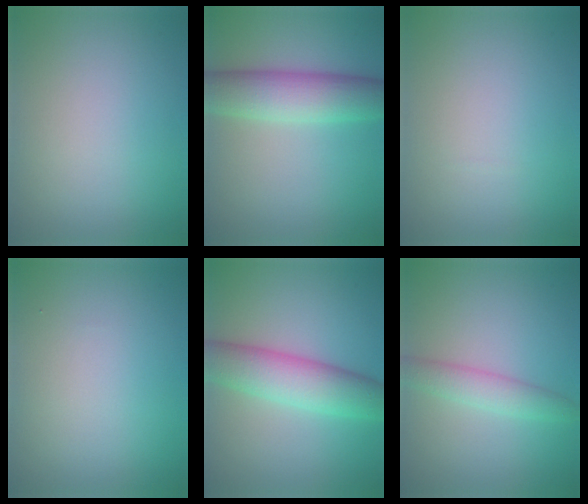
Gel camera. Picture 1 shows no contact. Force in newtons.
{"total": 6.2, "press": 6.2, "slide": 0.0}
{"total": 0.0}
{"total": 0.0}
{"total": 6.2, "press": 6.2, "slide": 0.1}
{"total": 2.6, "press": 2.6, "slide": 0.0}